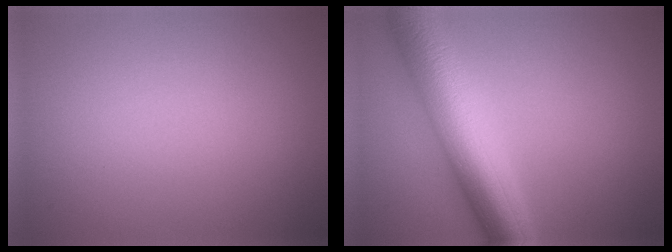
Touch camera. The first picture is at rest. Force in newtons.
{"total": 9.6, "press": 9.6, "slide": 0.1}